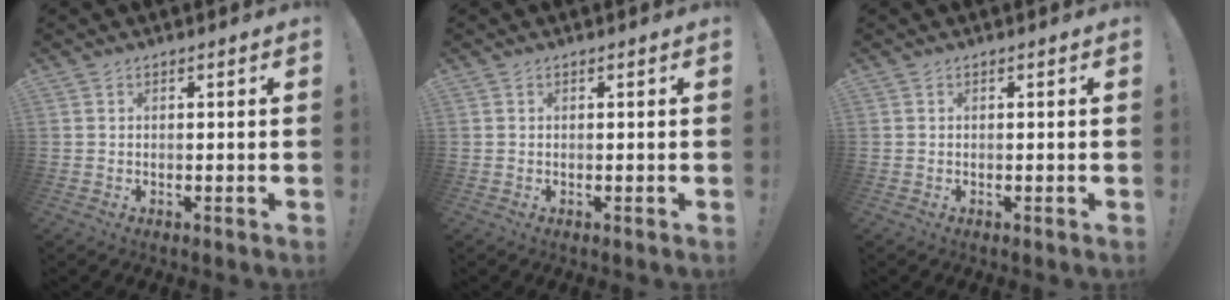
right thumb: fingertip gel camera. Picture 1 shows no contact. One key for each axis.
{"total": 0.0}
{"total": 0.0}